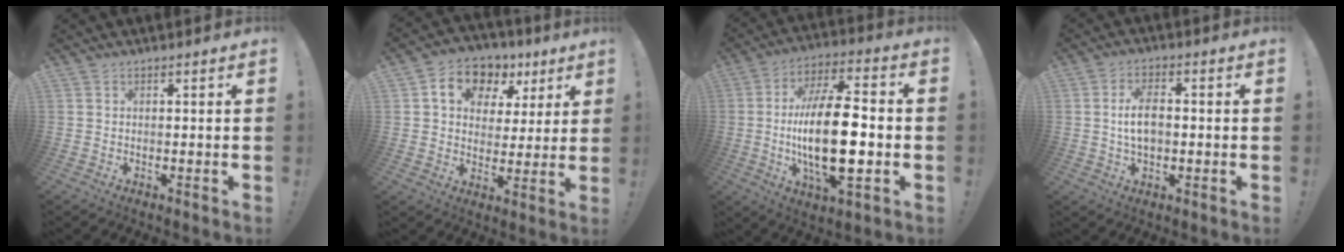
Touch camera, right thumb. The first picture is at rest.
{"total": 11.8, "force": [5.4, 8.9, 5.6], "torque": [-0.085, -0.022, 0.102]}
{"total": 22.1, "force": [-2.3, 8.5, 20.2], "torque": [-0.376, -0.004, -0.040]}
{"total": 7.5, "force": [-0.3, 4.2, 6.2], "torque": [-0.104, 0.003, -0.007]}